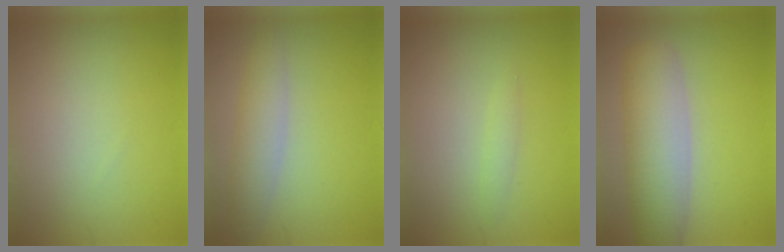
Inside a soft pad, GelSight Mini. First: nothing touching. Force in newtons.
{"total": 3.1, "press": 3.1, "slide": 0.1}
{"total": 0.9, "press": 0.9, "slide": 0.1}
{"total": 6.9, "press": 6.9, "slide": 0.2}